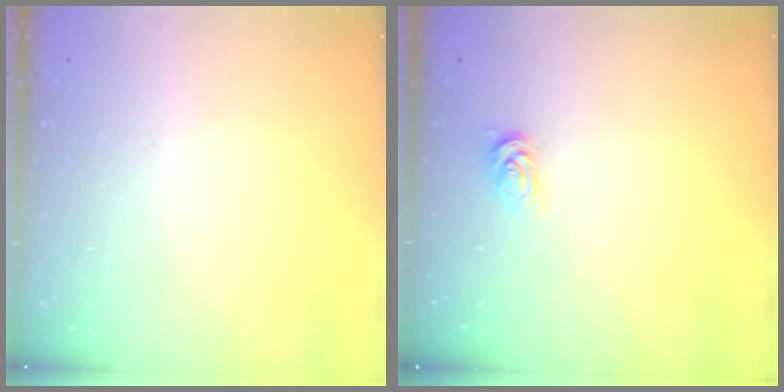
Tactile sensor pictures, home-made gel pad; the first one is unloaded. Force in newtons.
{"total": 2.0, "press": 2.0, "slide": 0.3}